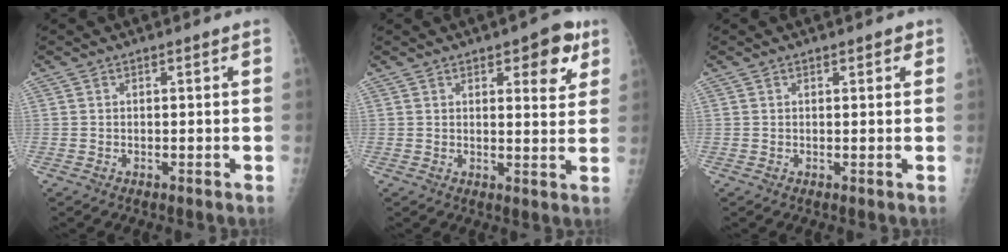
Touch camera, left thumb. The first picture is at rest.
{"total": 7.7, "force": [3.9, 3.1, 5.9], "torque": [-0.047, -0.015, 0.042]}
{"total": 1.4, "force": [0.8, 0.6, 0.9], "torque": [-0.004, 0.000, 0.007]}